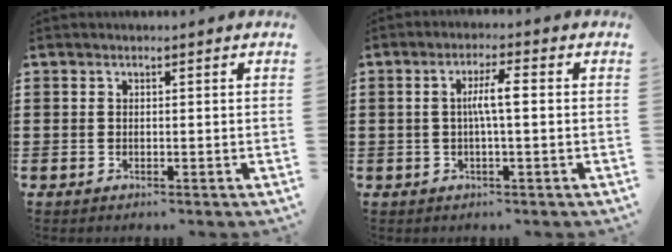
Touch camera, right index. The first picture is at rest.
{"total": 4.1, "force": [0.0, 0.5, 4.1], "torque": [-0.076, 0.003, -0.003]}